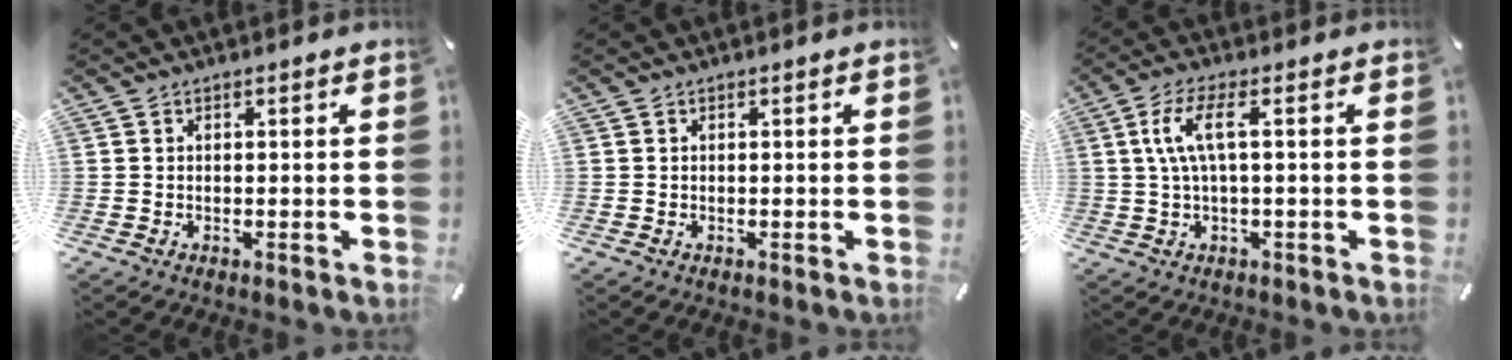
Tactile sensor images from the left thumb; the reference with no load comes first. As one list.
[{"total": 0.0}, {"total": 7.5, "force": [1.2, 2.0, 7.1], "torque": [-0.149, 0.000, 0.015]}]